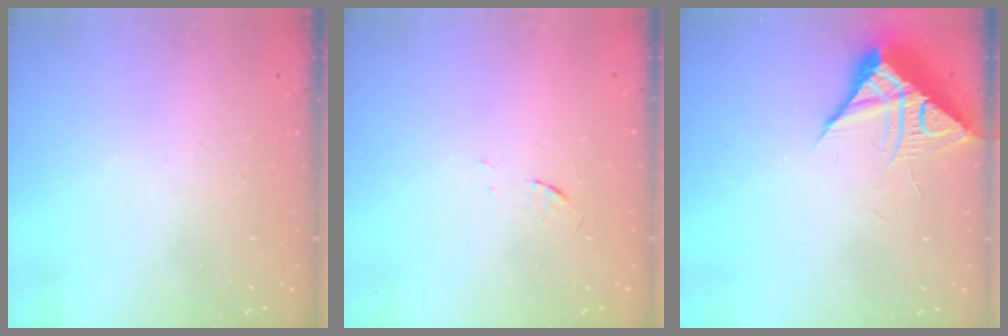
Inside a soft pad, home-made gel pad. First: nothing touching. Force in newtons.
{"total": 3.1, "press": 2.8, "slide": 1.2}
{"total": 9.7, "press": 9.7, "slide": 0.5}